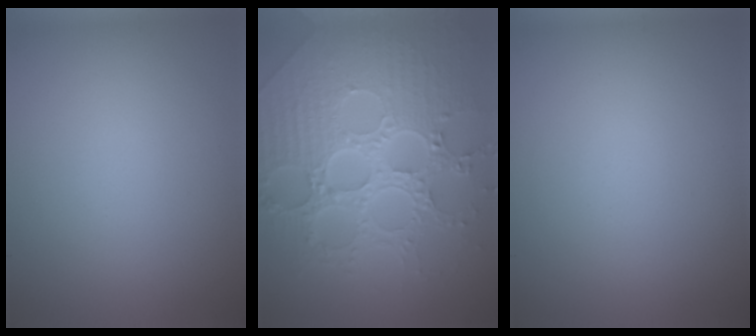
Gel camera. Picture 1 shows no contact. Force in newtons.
{"total": 8.1, "press": 6.0, "slide": 5.5}
{"total": 0.0}